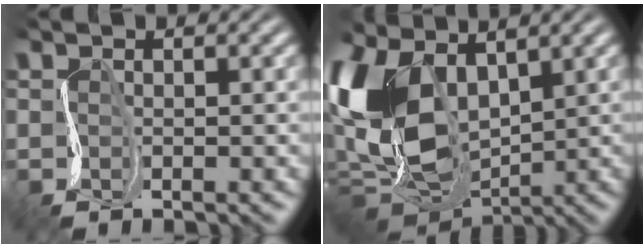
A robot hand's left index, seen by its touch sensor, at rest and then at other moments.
{"total": 12.5, "force": [1.9, 8.2, 9.3], "torque": [-0.244, -0.012, 0.031]}